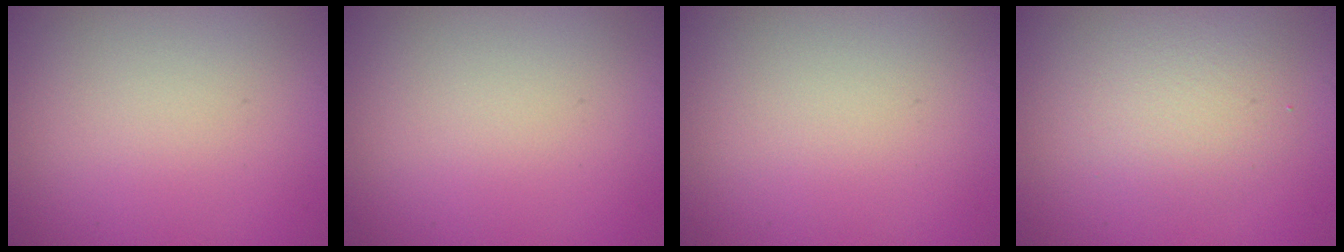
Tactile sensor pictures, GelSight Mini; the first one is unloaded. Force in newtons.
{"total": 0.0}
{"total": 0.0}
{"total": 2.6, "press": 2.6, "slide": 0.1}